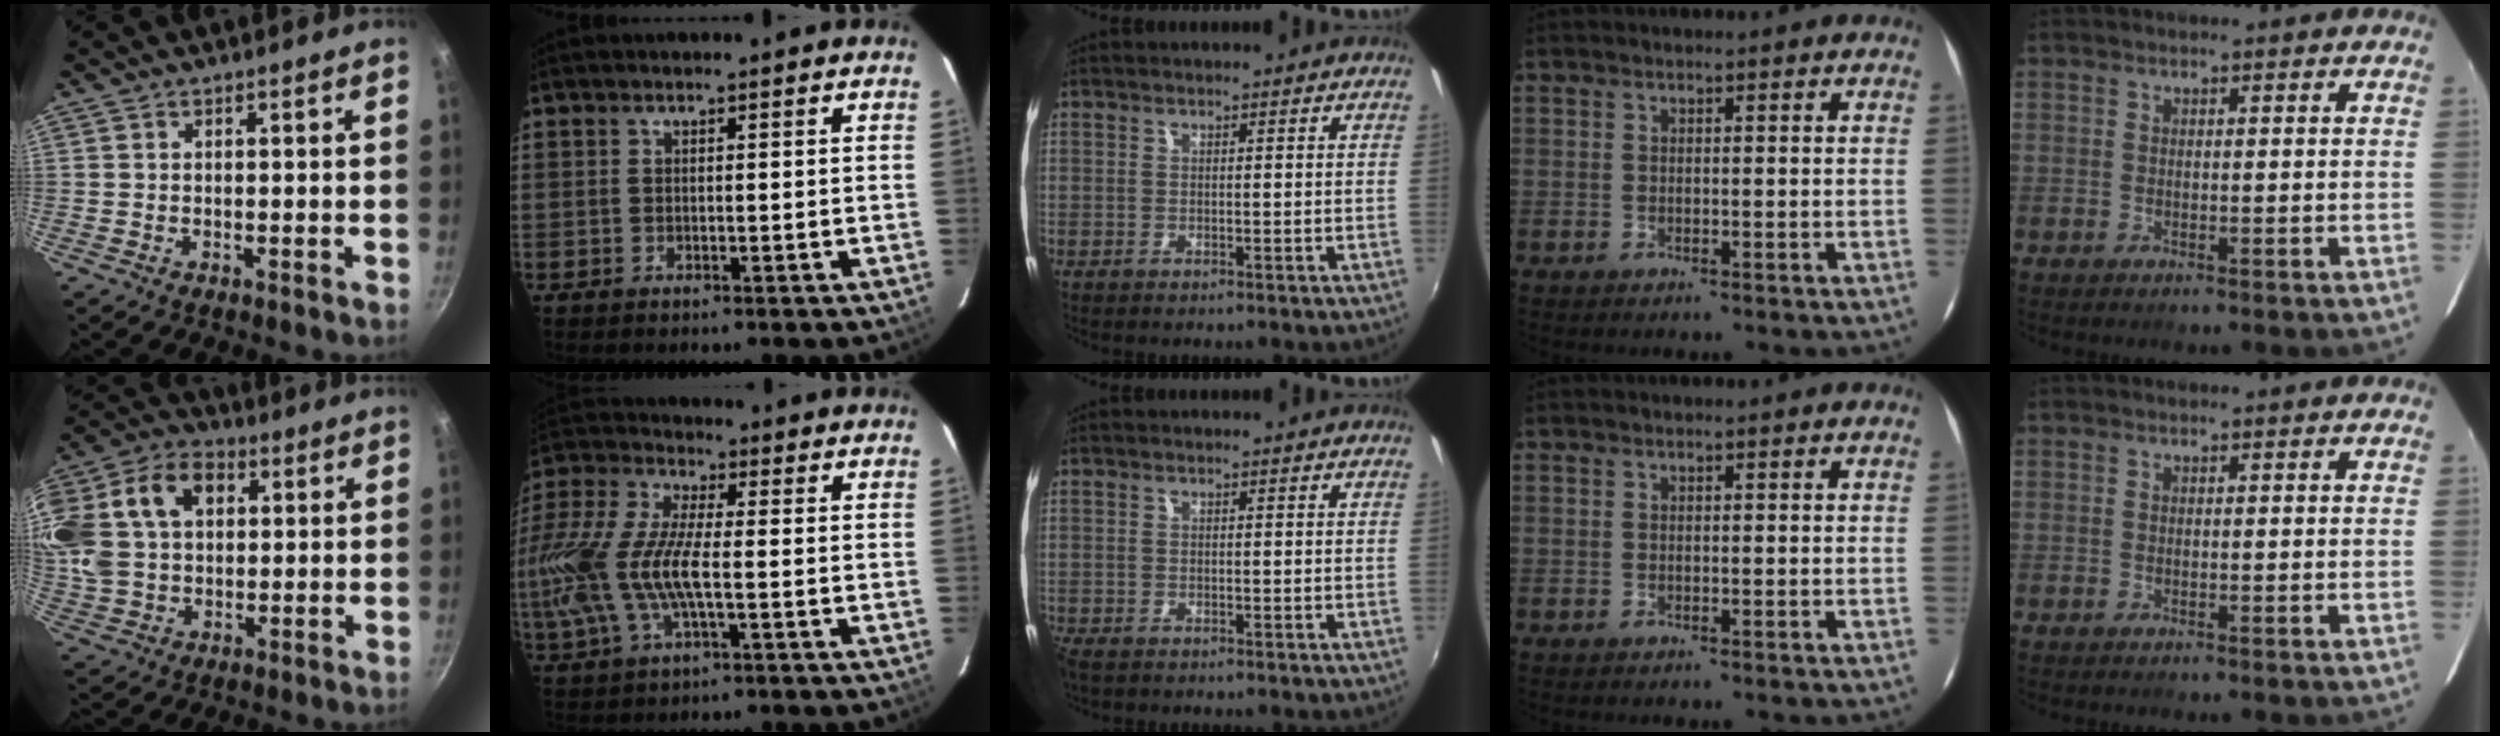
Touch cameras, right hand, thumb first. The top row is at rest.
{"thumb": {"total": 25.3, "force": [6.6, 18.1, 16.4], "torque": [-0.369, 0.043, 0.110]}, "index": {"total": 17.3, "force": [-2.4, 6.0, 16.0], "torque": [-0.339, -0.002, -0.051]}, "middle": {"total": 2.0, "force": [-1.5, 0.9, 0.9], "torque": [-0.021, -0.011, -0.026]}}